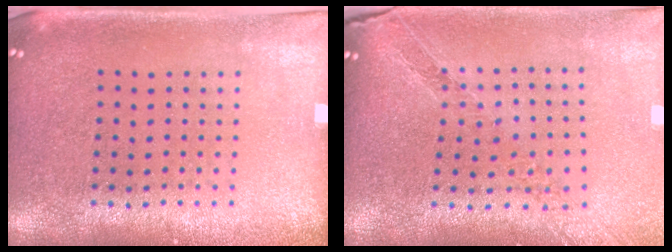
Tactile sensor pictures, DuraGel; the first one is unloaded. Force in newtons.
{"total": 1.1, "press": 1.1, "slide": 0.2}